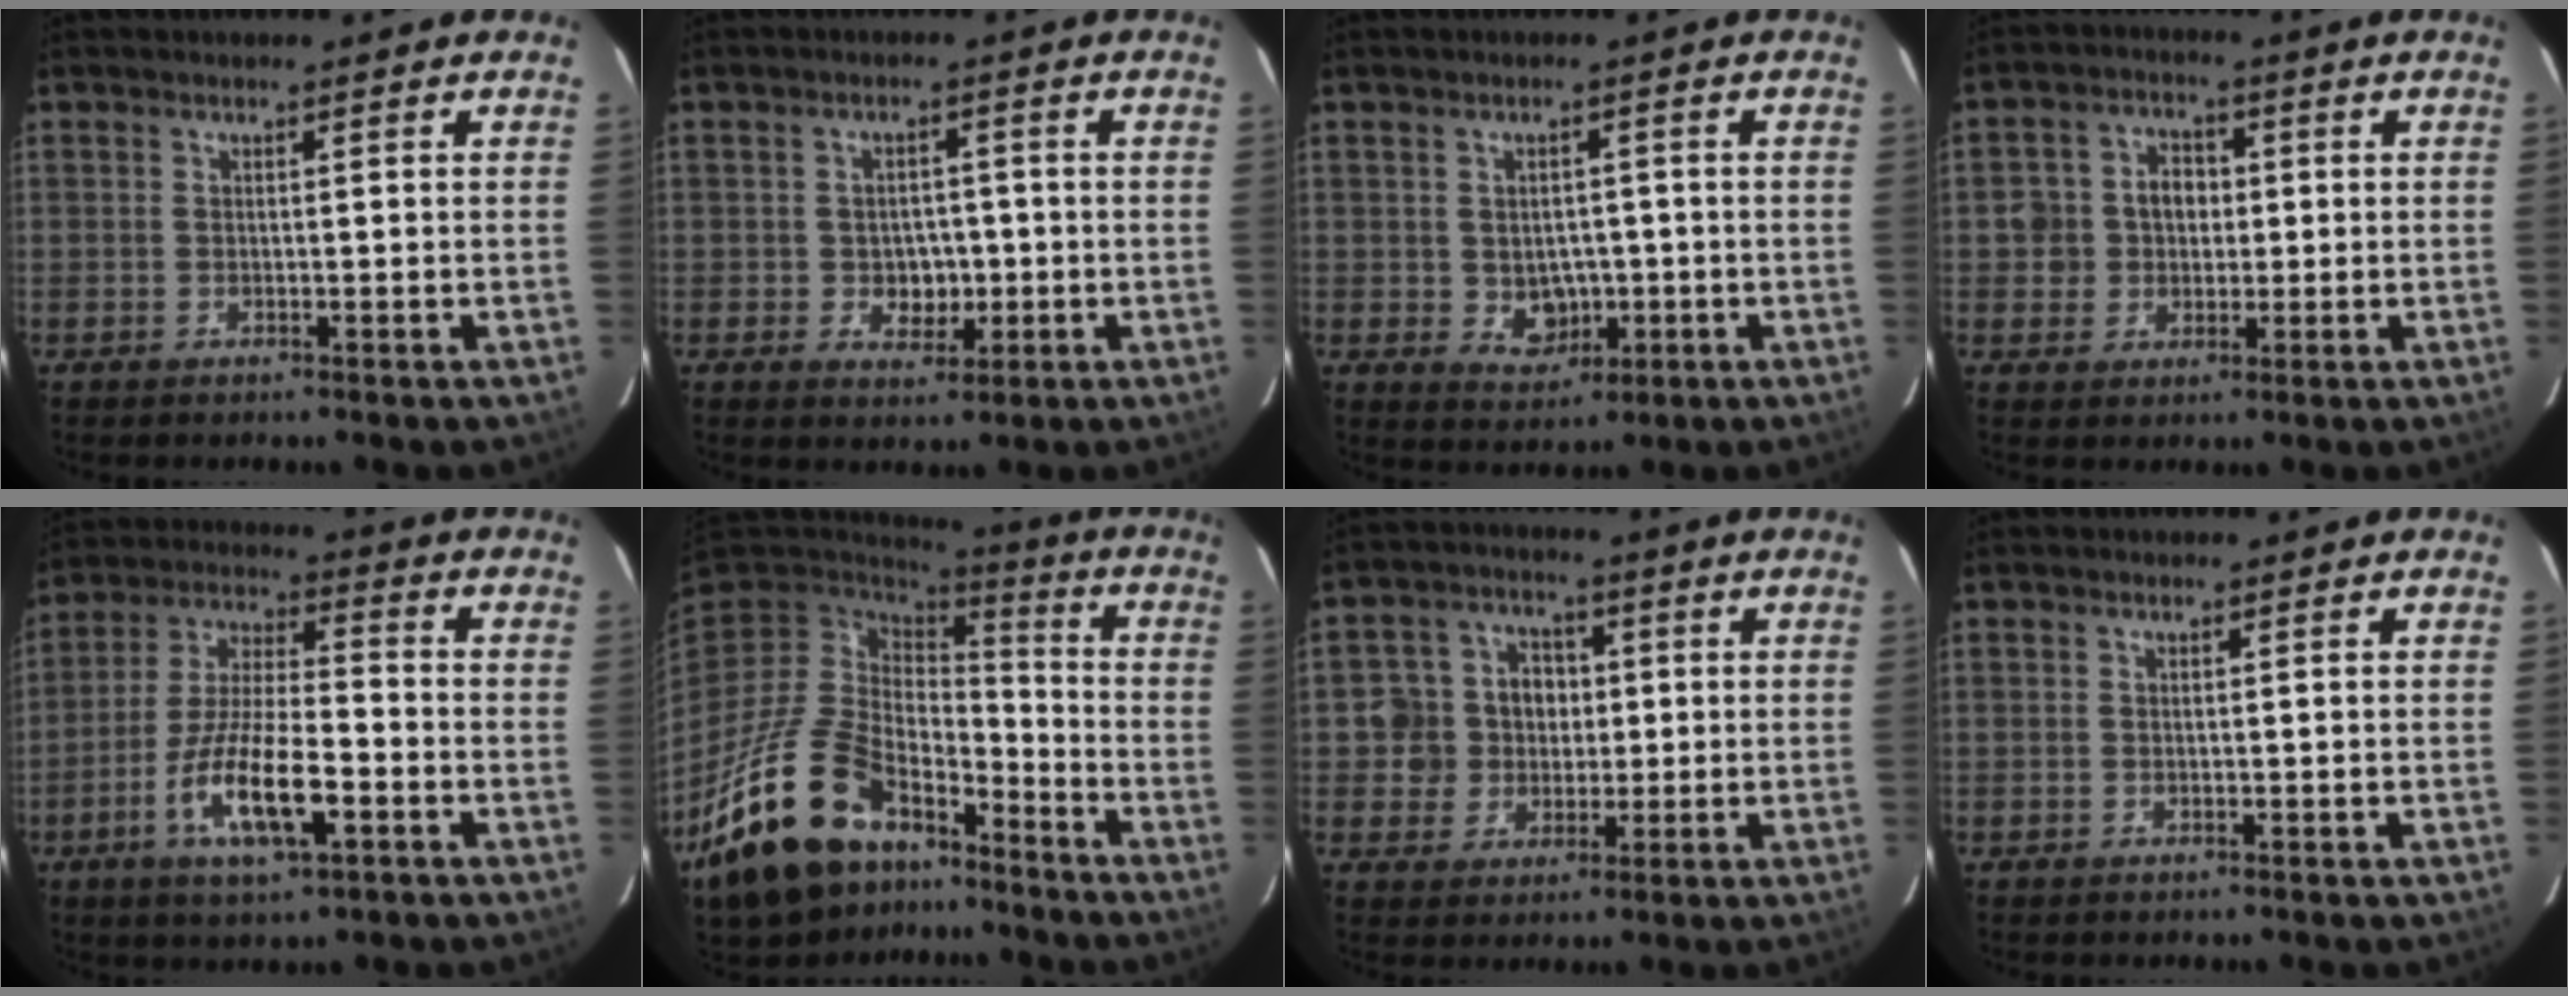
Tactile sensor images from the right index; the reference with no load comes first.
{"total": 4.6, "force": [-0.8, 3.9, 2.3], "torque": [-0.042, 0.006, -0.003]}
{"total": 5.7, "force": [-1.1, 4.8, 2.8], "torque": [-0.057, 0.003, 0.000]}
{"total": 6.4, "force": [-0.3, 6.1, 2.0], "torque": [-0.037, 0.025, -0.005]}
{"total": 13.6, "force": [-5.6, 3.8, 11.8], "torque": [-0.240, -0.011, -0.102]}
{"total": 22.7, "force": [-14.4, 12.8, 12.0], "torque": [-0.253, -0.007, -0.229]}
{"total": 8.1, "force": [0.1, 7.8, 2.2], "torque": [-0.055, 0.022, -0.002]}
{"total": 0.0}